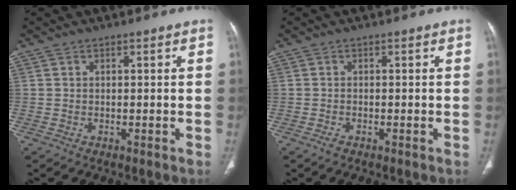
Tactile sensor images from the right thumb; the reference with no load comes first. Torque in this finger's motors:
{"motor_torque": [0.22, 0.01, -0.21, -0.15, -0.01]}